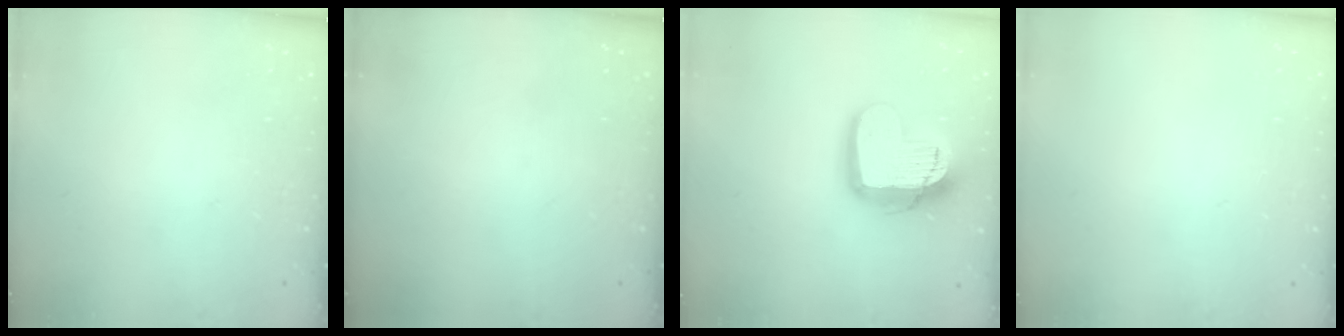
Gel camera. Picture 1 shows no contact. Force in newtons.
{"total": 0.0}
{"total": 17.1, "press": 17.0, "slide": 1.5}
{"total": 0.0}